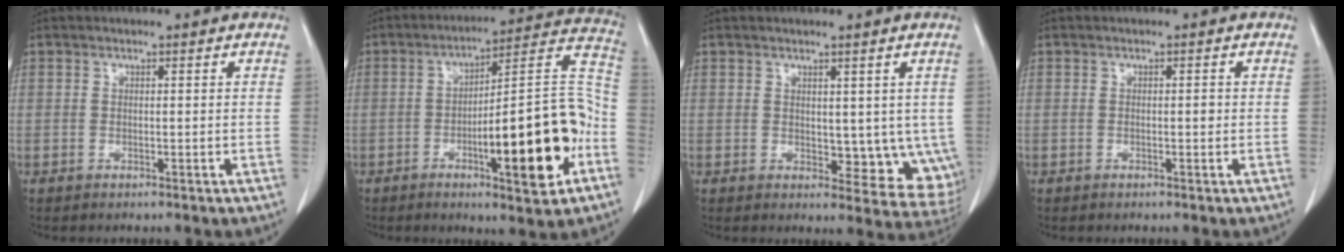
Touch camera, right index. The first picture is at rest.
{"total": 18.8, "force": [-6.2, 3.0, 17.5], "torque": [-0.221, 0.025, -0.079]}
{"total": 7.9, "force": [0.8, 4.5, 6.4], "torque": [-0.054, -0.015, 0.020]}
{"total": 0.6, "force": [-0.1, 0.2, 0.6], "torque": [-0.007, 0.002, 0.002]}